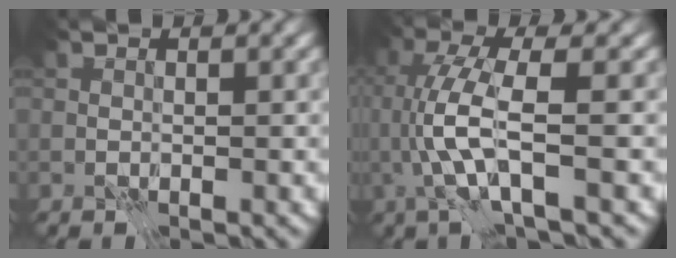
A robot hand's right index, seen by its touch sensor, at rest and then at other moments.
{"total": 5.3, "force": [-0.5, 1.0, 5.2], "torque": [-0.123, 0.005, -0.011]}